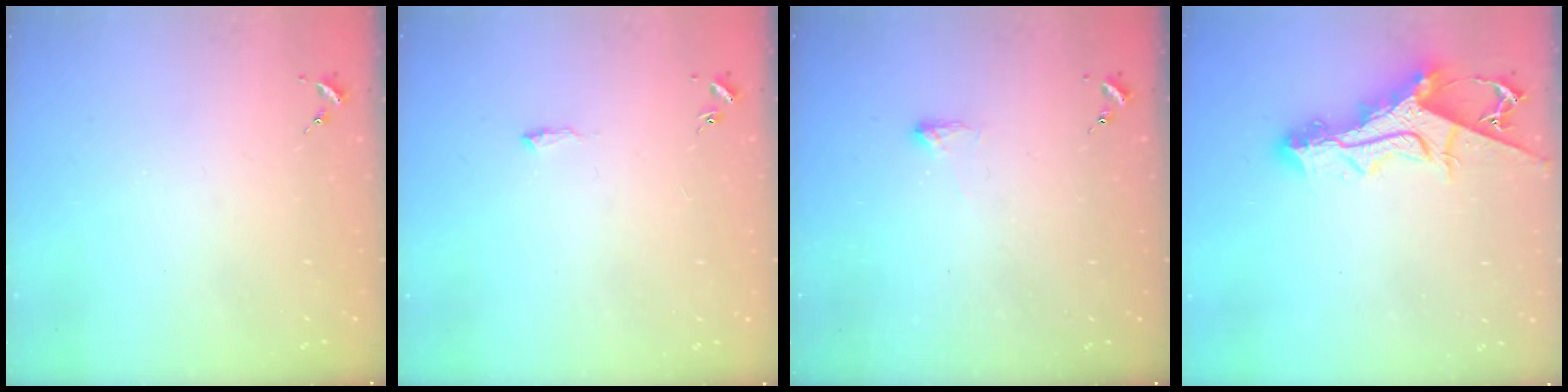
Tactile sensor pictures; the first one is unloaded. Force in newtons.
{"total": 4.5, "press": 4.4, "slide": 0.5}
{"total": 2.3, "press": 2.2, "slide": 0.8}
{"total": 15.1, "press": 15.0, "slide": 1.3}